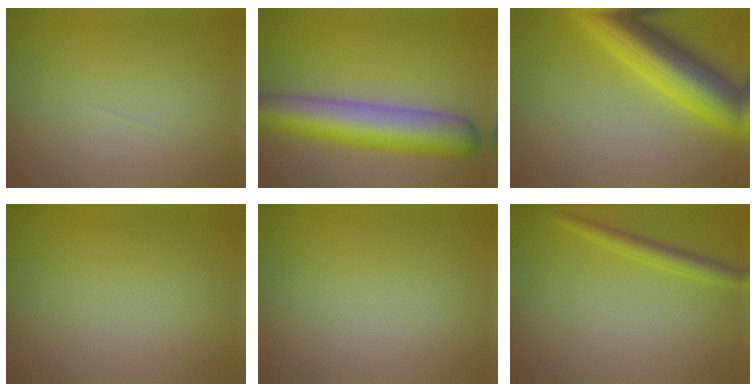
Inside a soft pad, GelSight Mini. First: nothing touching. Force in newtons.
{"total": 9.5, "press": 9.5, "slide": 0.2}
{"total": 10.2, "press": 10.2, "slide": 0.3}
{"total": 0.0}
{"total": 0.0}
{"total": 2.2, "press": 2.2, "slide": 0.1}